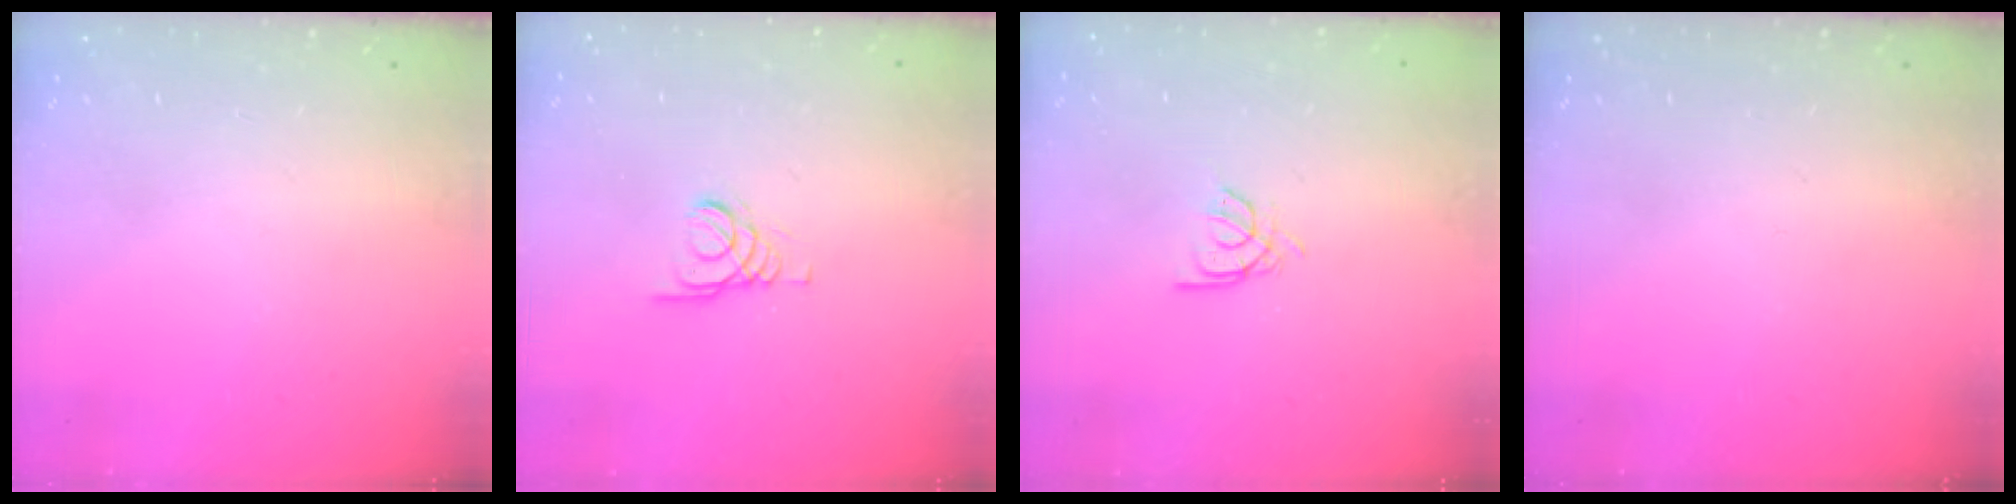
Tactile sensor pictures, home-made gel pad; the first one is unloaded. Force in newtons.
{"total": 1.5, "press": 1.4, "slide": 0.1}
{"total": 2.4, "press": 2.4, "slide": 0.4}
{"total": 0.0}